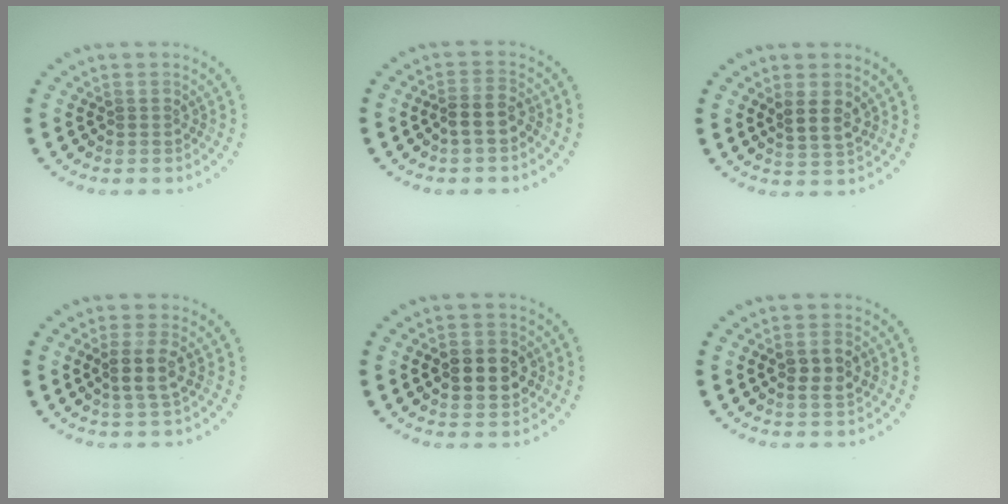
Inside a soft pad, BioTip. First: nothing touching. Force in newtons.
{"total": 2.4, "press": 2.1, "slide": 1.1}
{"total": 2.4, "press": 2.2, "slide": 1.0}
{"total": 2.5, "press": 2.3, "slide": 1.1}
{"total": 4.4, "press": 4.4, "slide": 0.3}
{"total": 2.6, "press": 2.5, "slide": 0.5}